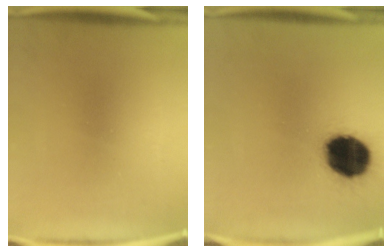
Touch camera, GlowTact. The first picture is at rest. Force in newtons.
{"total": 18.2}